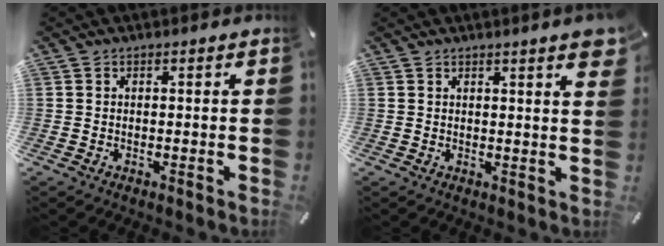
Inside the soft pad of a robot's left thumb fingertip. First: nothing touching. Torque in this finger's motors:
{"motor_torque": [2.45, 2.56, 1.47, -1.30, 0.04]}